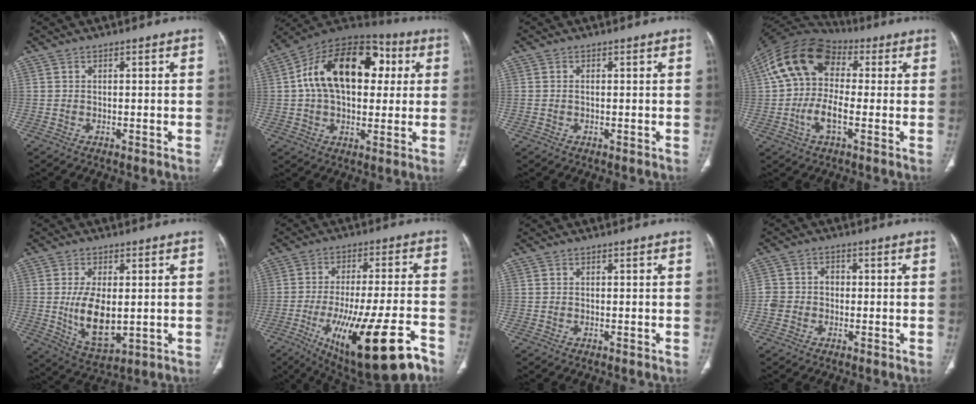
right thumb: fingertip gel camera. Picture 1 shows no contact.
{"total": 22.4, "force": [4.2, 13.9, 17.1], "torque": [-0.257, 0.028, 0.058]}
{"total": 0.7, "force": [0.0, 0.4, 0.5], "torque": [-0.019, 0.006, 0.003]}
{"total": 14.8, "force": [1.4, 8.6, 12.0], "torque": [-0.214, 0.031, 0.014]}
{"total": 10.7, "force": [-0.1, 5.4, 9.2], "torque": [-0.160, -0.019, 0.014]}
{"total": 23.5, "force": [-11.9, 6.5, 19.2], "torque": [-0.289, 0.027, -0.173]}
{"total": 0.0}
{"total": 5.0, "force": [-0.7, 4.0, 2.8], "torque": [-0.050, 0.020, -0.015]}